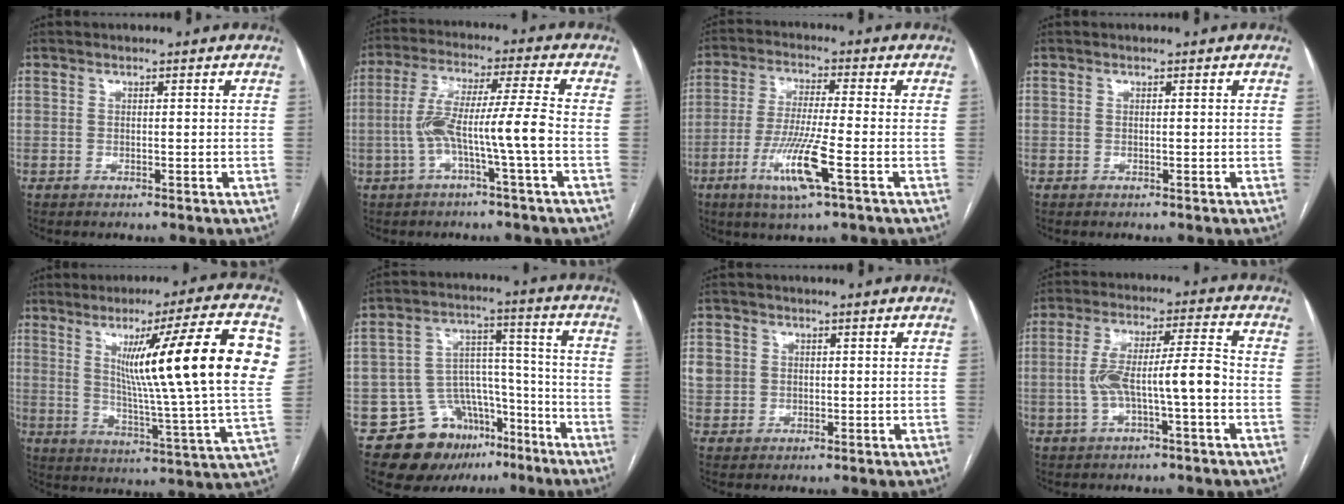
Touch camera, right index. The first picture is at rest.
{"total": 9.6, "force": [-2.6, -0.8, 9.2], "torque": [-0.187, 0.025, -0.047]}
{"total": 9.9, "force": [-4.0, -0.2, 9.1], "torque": [-0.184, -0.018, -0.078]}
{"total": 0.0}
{"total": 22.8, "force": [6.0, -0.6, 22.0], "torque": [-0.299, -0.002, 0.077]}
{"total": 13.3, "force": [-8.5, 9.1, 4.5], "torque": [-0.057, 0.069, -0.125]}
{"total": 4.5, "force": [0.8, 4.2, 1.4], "torque": [-0.038, 0.012, 0.021]}
{"total": 9.7, "force": [-2.2, 1.1, 9.4], "torque": [-0.179, 0.028, -0.036]}